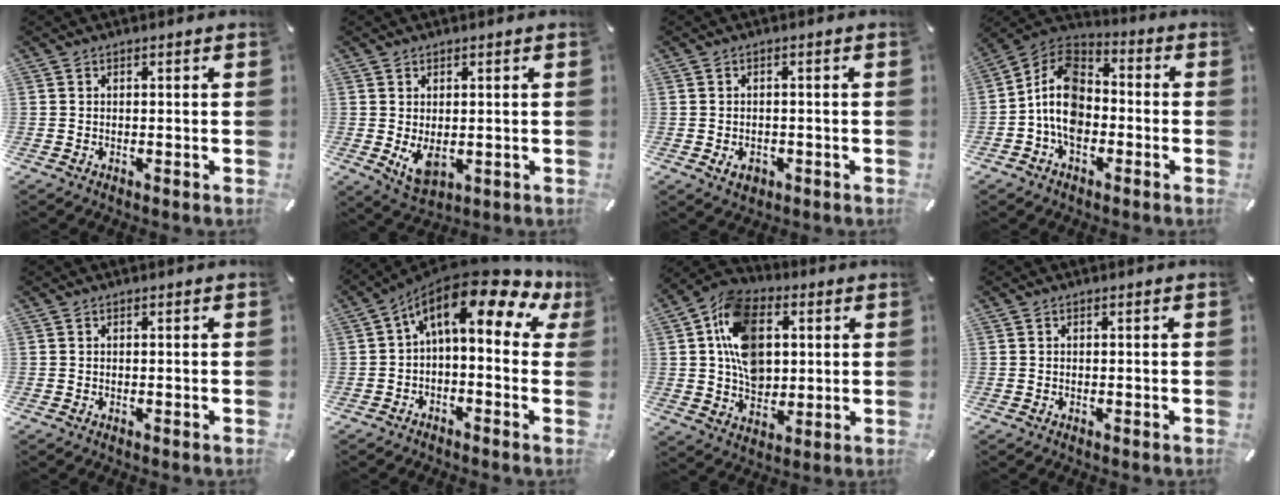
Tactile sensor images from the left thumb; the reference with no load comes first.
{"total": 5.7, "force": [-0.1, 3.8, 4.3], "torque": [-0.077, -0.013, -0.005]}
{"total": 3.1, "force": [-1.2, 2.3, 1.7], "torque": [-0.029, 0.000, -0.025]}
{"total": 11.5, "force": [-3.5, 8.1, 7.4], "torque": [-0.173, 0.013, -0.072]}
{"total": 0.0}
{"total": 14.4, "force": [7.9, 5.4, 10.7], "torque": [-0.180, -0.071, 0.123]}
{"total": 15.7, "force": [3.0, 12.0, 9.8], "torque": [-0.174, 0.009, 0.055]}
{"total": 0.0}